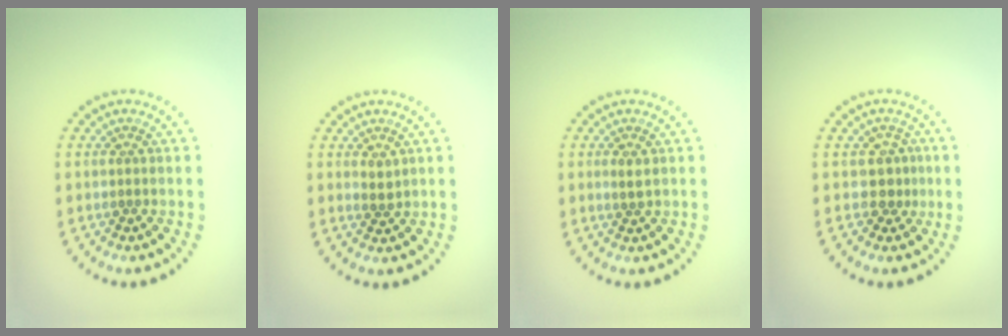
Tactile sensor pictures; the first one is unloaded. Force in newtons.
{"total": 1.0, "press": 0.9, "slide": 0.5}
{"total": 1.0, "press": 0.9, "slide": 0.4}
{"total": 2.0, "press": 1.4, "slide": 1.4}